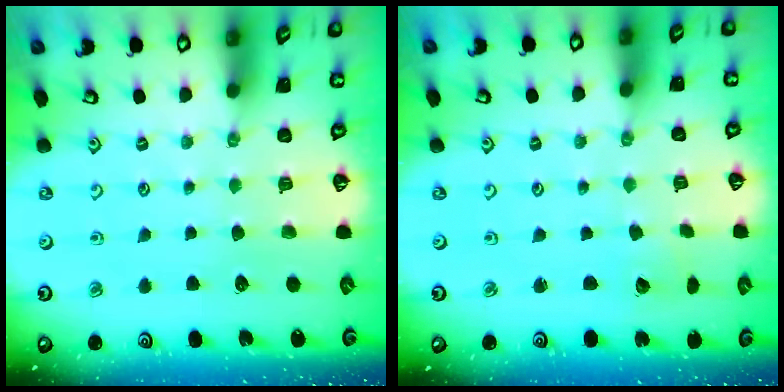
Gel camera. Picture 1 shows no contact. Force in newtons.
{"total": 2.4, "press": 2.4, "slide": 0.2}